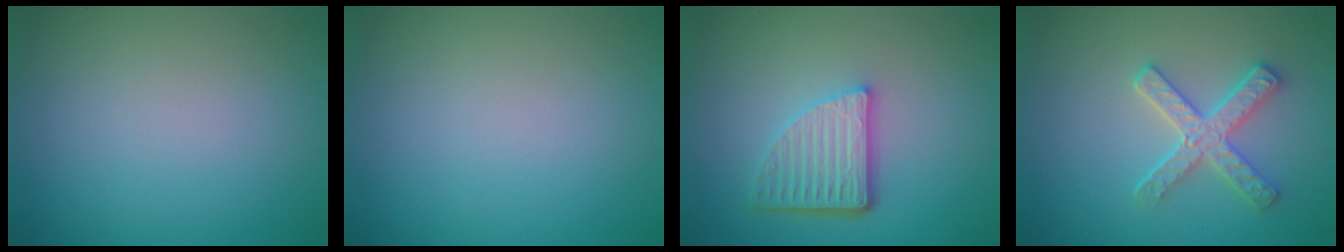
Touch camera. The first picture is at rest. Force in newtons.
{"total": 0.0}
{"total": 4.9, "press": 3.6, "slide": 3.4}
{"total": 3.3, "press": 3.0, "slide": 1.3}